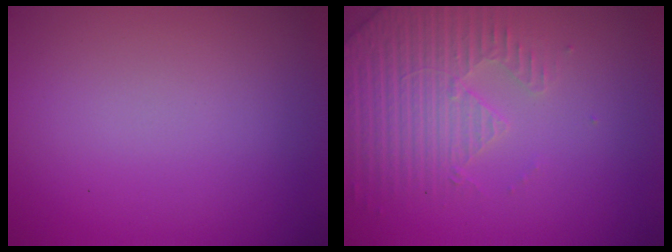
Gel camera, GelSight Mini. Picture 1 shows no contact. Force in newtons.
{"total": 4.4, "press": 4.3, "slide": 1.0}